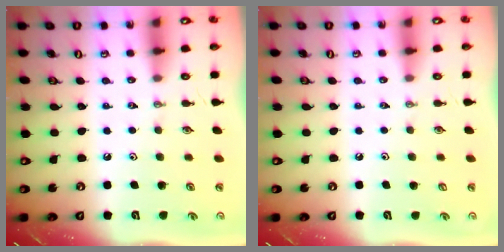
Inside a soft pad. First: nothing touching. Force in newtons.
{"total": 0.7, "press": 0.1, "slide": 0.7}